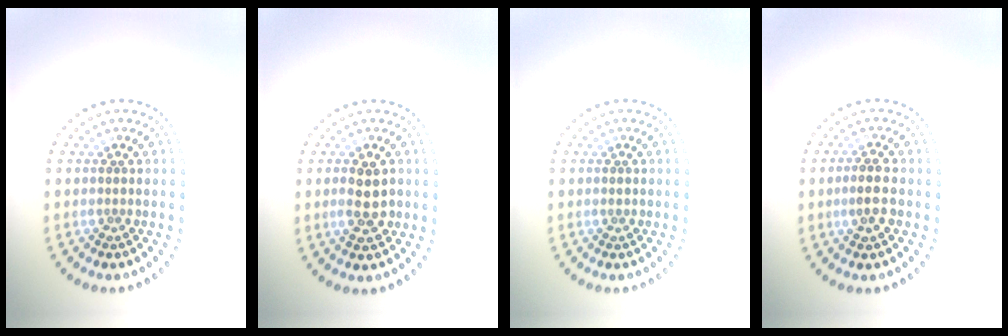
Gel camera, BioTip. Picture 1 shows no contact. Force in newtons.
{"total": 2.9, "press": 2.9, "slide": 0.1}
{"total": 0.6, "press": 0.6, "slide": 0.1}
{"total": 2.5, "press": 2.4, "slide": 0.5}